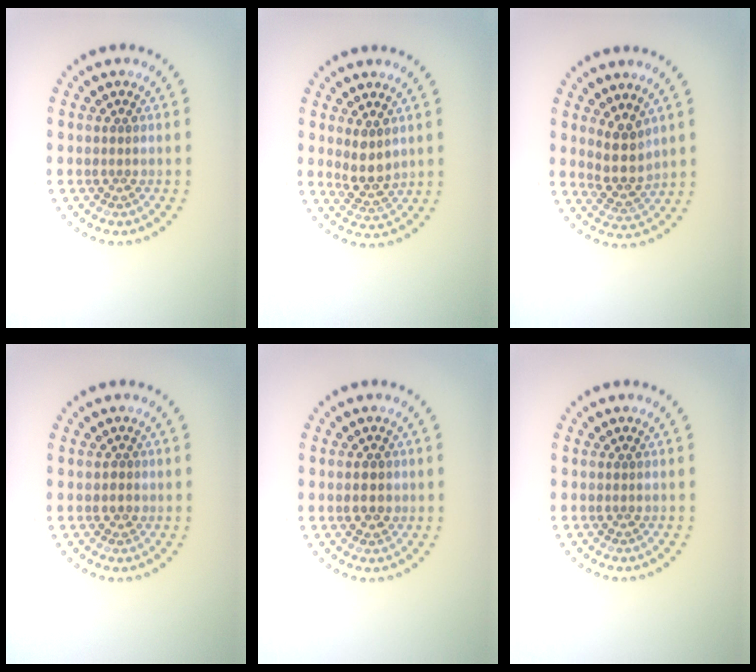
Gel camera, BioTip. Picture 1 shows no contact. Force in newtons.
{"total": 2.4, "press": 2.0, "slide": 1.3}
{"total": 2.8, "press": 2.2, "slide": 1.8}
{"total": 0.5, "press": 0.3, "slide": 0.4}
{"total": 1.6, "press": 1.6, "slide": 0.3}
{"total": 0.0}